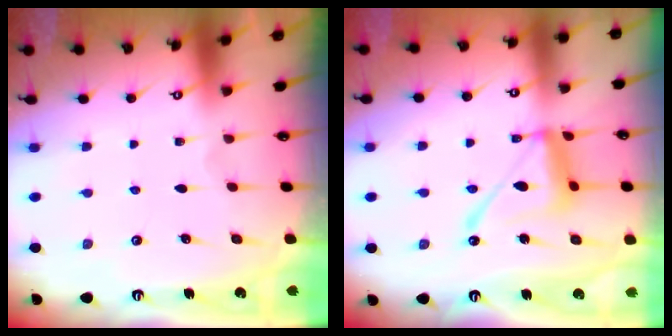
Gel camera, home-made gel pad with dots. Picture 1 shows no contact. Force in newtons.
{"total": 13.5, "press": 13.4, "slide": 1.1}